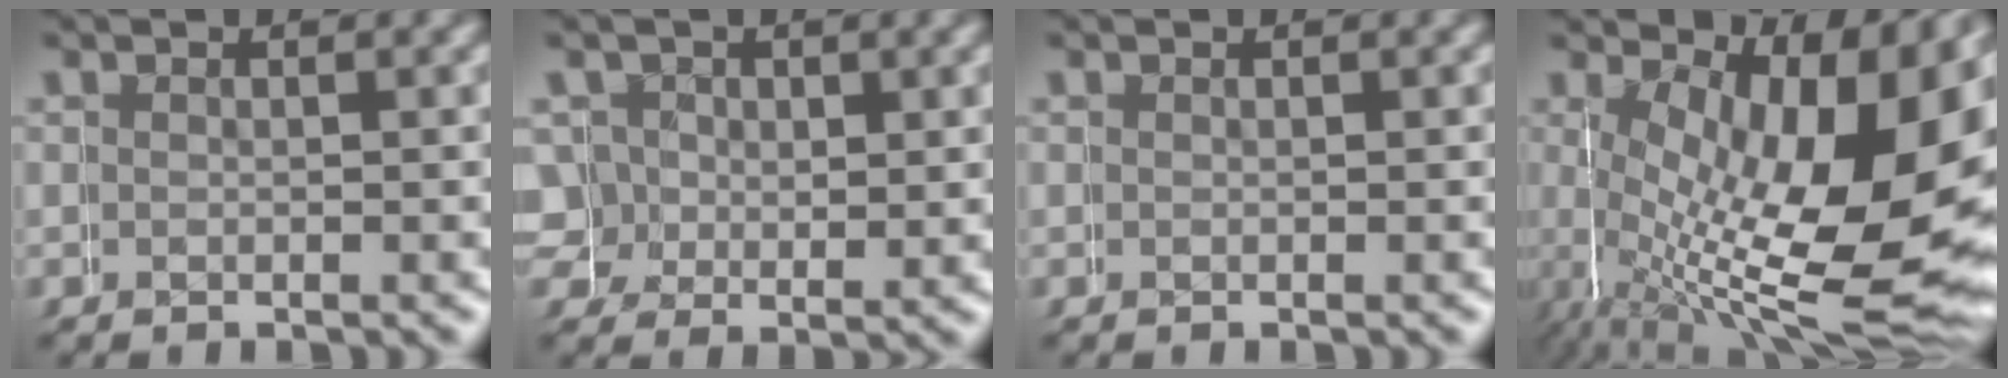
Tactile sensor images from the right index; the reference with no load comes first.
{"total": 4.1, "force": [1.3, 3.8, 0.8], "torque": [-0.044, -0.029, 0.034]}
{"total": 0.0}
{"total": 16.3, "force": [0.0, 7.5, 14.5], "torque": [-0.235, -0.044, 0.034]}